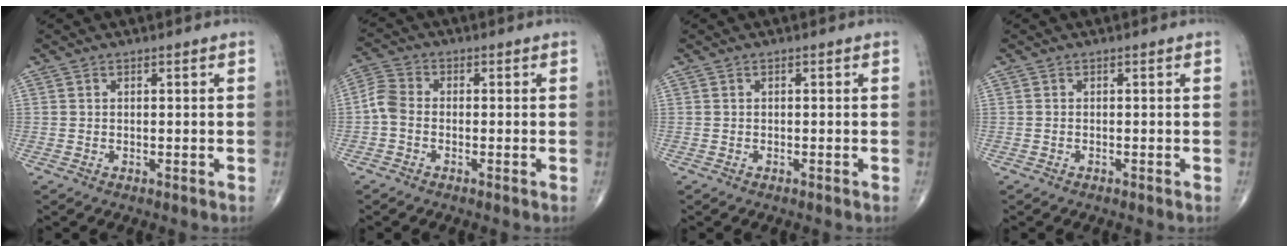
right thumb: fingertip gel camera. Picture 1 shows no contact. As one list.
[{"total": 4.1, "force": [-1.0, 2.9, 2.8], "torque": [-0.061, 0.011, -0.033]}, {"total": 0.0}, {"total": 0.0}]